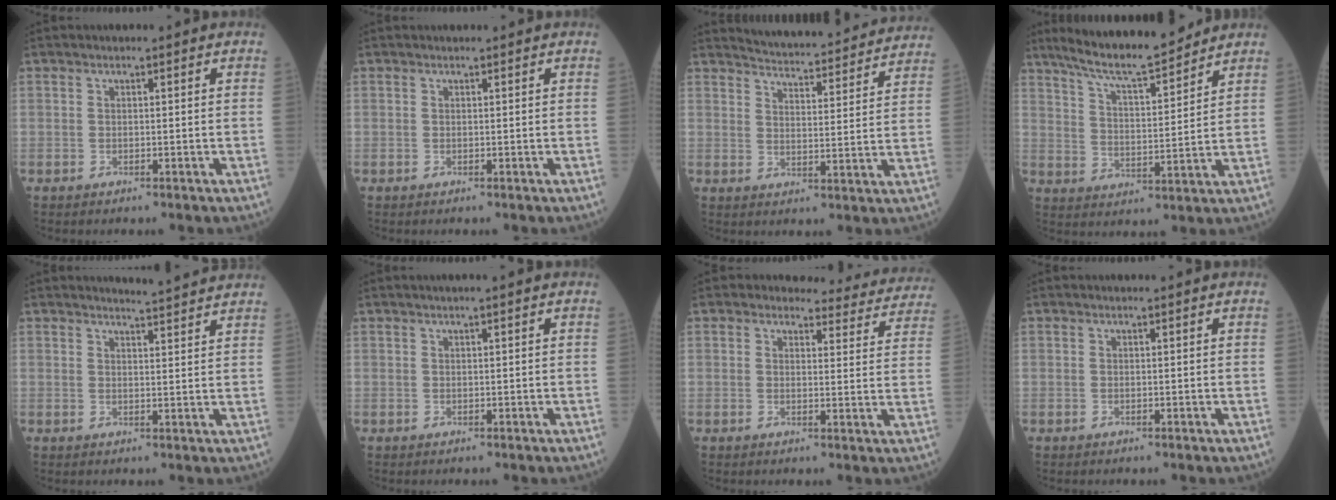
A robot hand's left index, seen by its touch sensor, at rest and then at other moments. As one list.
[{"total": 0.5, "force": [0.5, -0.1, 0.2], "torque": [-0.004, 0.008, 0.013]}, {"total": 19.2, "force": [18.3, 1.8, 5.5], "torque": [-0.081, -0.018, 0.229]}, {"total": 12.8, "force": [11.3, 1.0, 5.9], "torque": [-0.106, 0.007, 0.192]}, {"total": 5.8, "force": [5.6, -0.6, 1.4], "torque": [-0.028, 0.003, 0.064]}, {"total": 1.1, "force": [0.6, -0.3, 0.9], "torque": [-0.020, 0.003, 0.014]}, {"total": 11.1, "force": [10.5, 3.4, 0.7], "torque": [0.028, -0.023, 0.090]}, {"total": 0.0}]